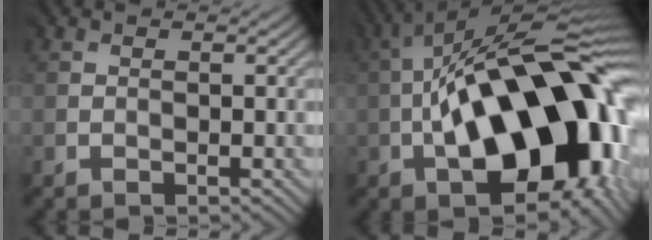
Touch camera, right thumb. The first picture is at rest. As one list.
[{"total": 21.0, "force": [-4.4, 9.8, 18.0], "torque": [-0.291, 0.007, -0.070]}]